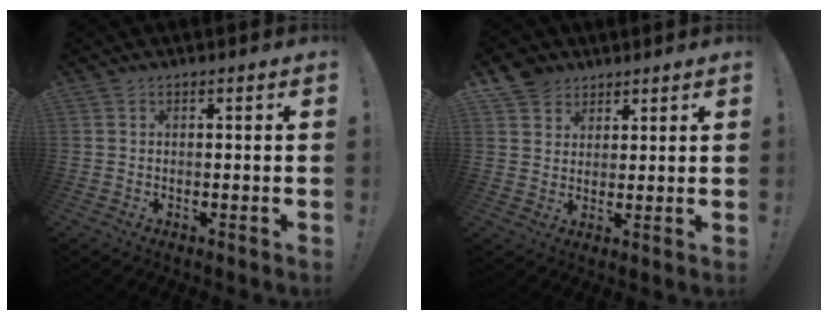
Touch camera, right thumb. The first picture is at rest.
{"total": 6.1, "force": [4.1, 4.5, 0.6], "torque": [-0.004, -0.031, 0.079]}